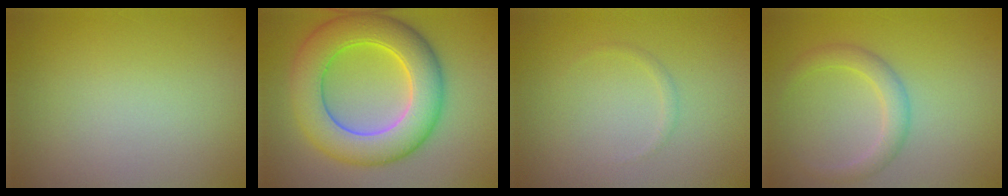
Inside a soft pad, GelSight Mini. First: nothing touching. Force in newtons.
{"total": 9.1, "press": 9.1, "slide": 0.3}
{"total": 0.6, "press": 0.6, "slide": 0.0}
{"total": 2.4, "press": 2.4, "slide": 0.1}